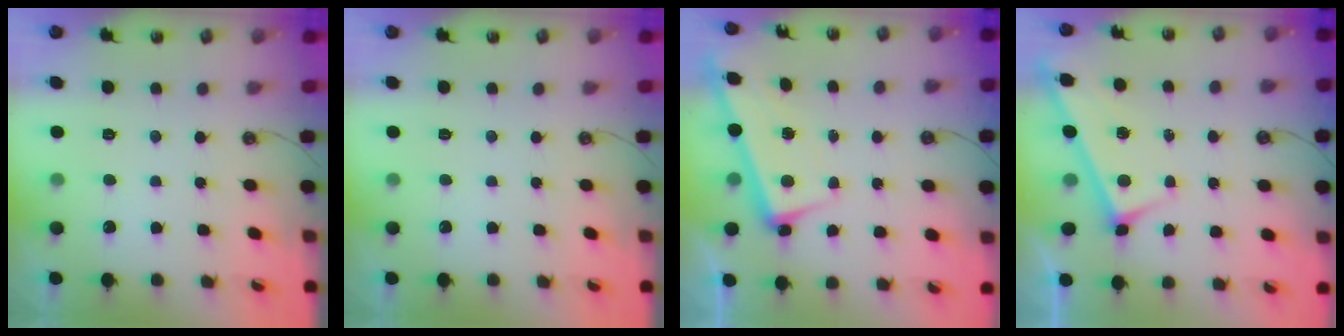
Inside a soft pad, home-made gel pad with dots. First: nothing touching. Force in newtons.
{"total": 0.0}
{"total": 2.2, "press": 2.1, "slide": 0.9}
{"total": 3.3, "press": 3.3, "slide": 0.3}